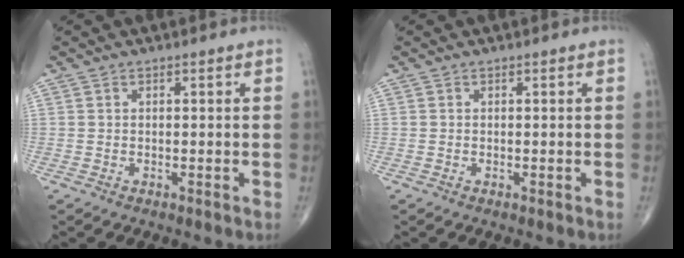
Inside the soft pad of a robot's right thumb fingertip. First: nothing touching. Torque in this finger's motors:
{"motor_torque": [0.23, -0.10, -0.03, -0.07, -0.04]}